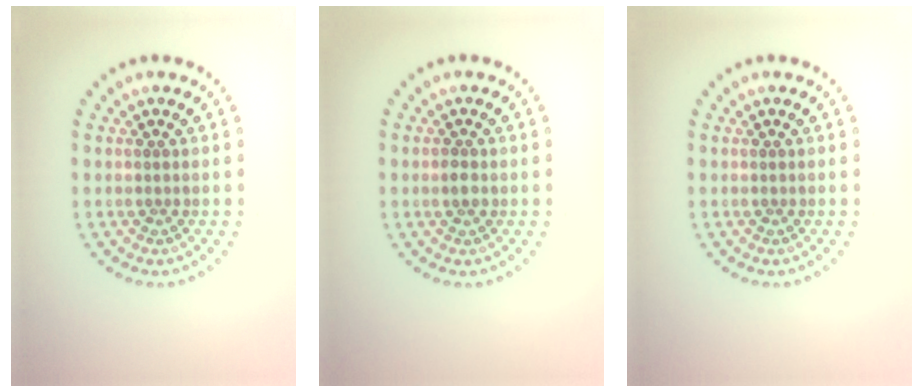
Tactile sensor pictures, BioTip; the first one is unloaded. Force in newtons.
{"total": 1.1, "press": 1.1, "slide": 0.1}
{"total": 0.0}